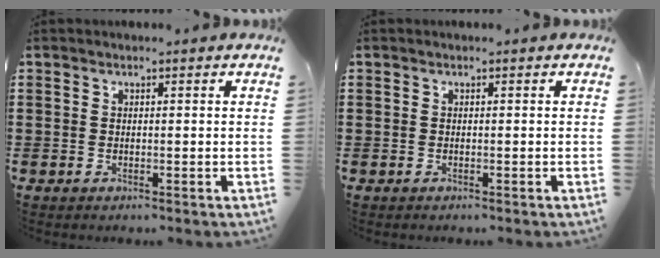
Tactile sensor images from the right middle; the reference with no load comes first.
{"total": 0.0}